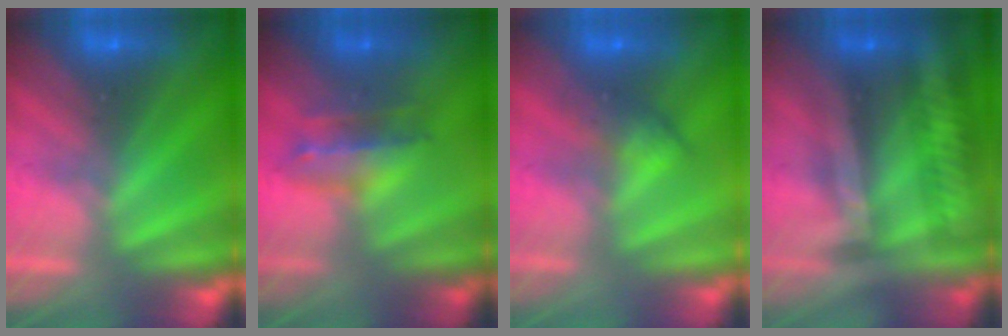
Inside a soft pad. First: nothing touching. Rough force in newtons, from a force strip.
{"total": 2.7}
{"total": 2.9}
{"total": 2.4}